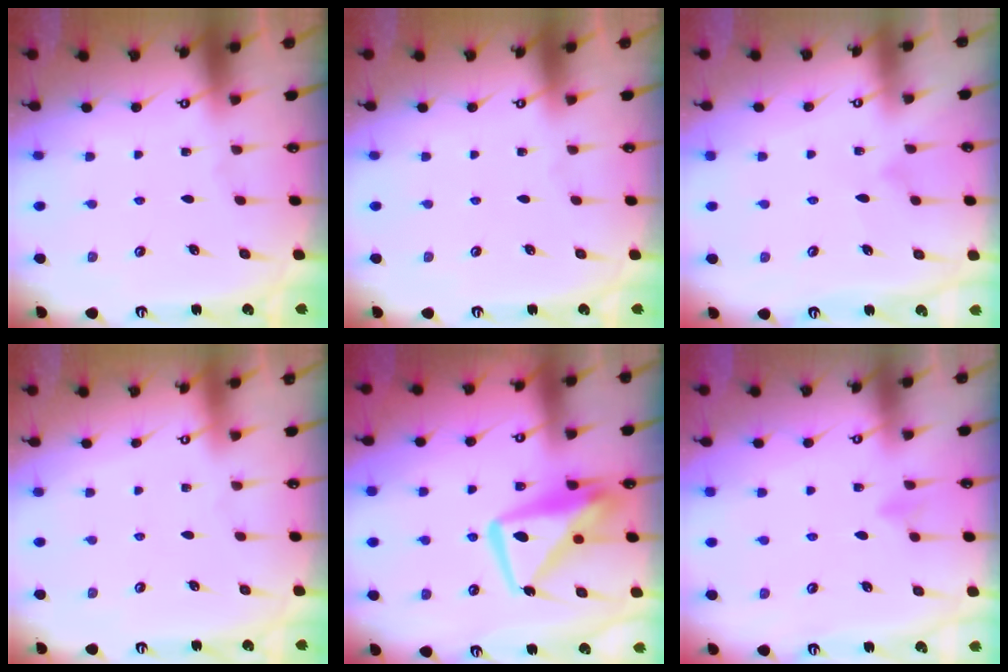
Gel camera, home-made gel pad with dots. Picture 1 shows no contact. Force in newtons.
{"total": 0.0}
{"total": 8.1, "press": 8.1, "slide": 0.3}
{"total": 3.9, "press": 3.9, "slide": 0.1}
{"total": 13.4, "press": 13.3, "slide": 1.6}
{"total": 4.0, "press": 3.9, "slide": 0.4}